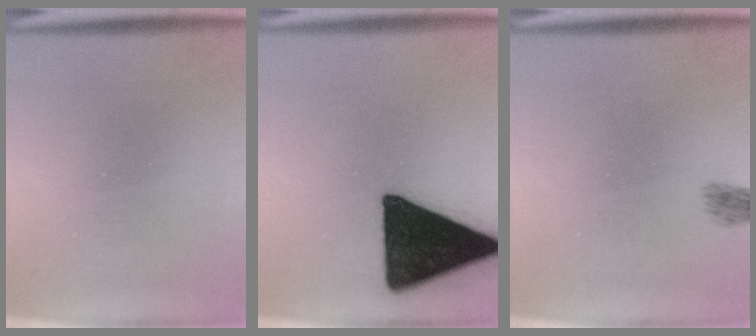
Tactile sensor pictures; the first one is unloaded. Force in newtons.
{"total": 19.7}
{"total": 3.0}